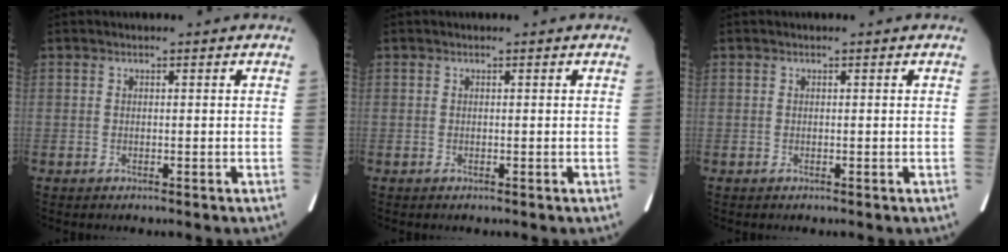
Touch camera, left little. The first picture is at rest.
{"total": 0.0}
{"total": 0.0}